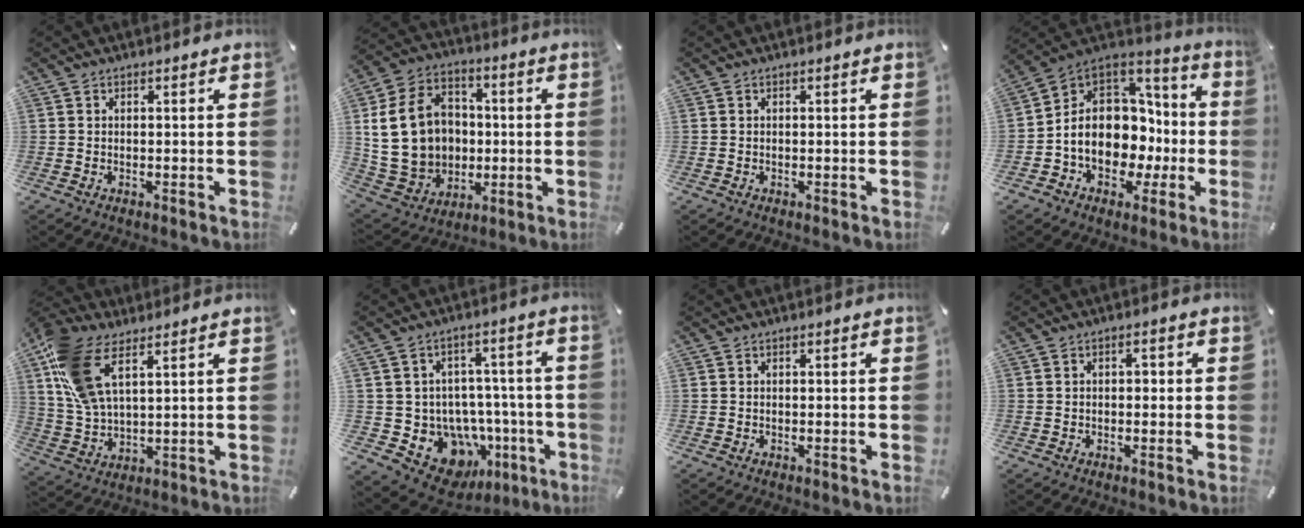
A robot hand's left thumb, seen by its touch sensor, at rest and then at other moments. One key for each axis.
{"total": 18.6, "fx": 0.9, "fy": 15.8, "fz": 9.8, "tx": -0.203, "ty": 0.010, "tz": 0.027}
{"total": 0.0}
{"total": 14.5, "fx": -2.0, "fy": 12.1, "fz": 7.8, "tx": -0.140, "ty": -0.019, "tz": -0.035}
{"total": 12.6, "fx": 6.9, "fy": 5.9, "fz": 8.8, "tx": -0.217, "ty": -0.019, "tz": 0.125}
{"total": 12.8, "fx": -5.1, "fy": 10.5, "fz": 5.1, "tx": -0.057, "ty": 0.019, "tz": -0.066}
{"total": 0.0}
{"total": 1.8, "fx": 0.0, "fy": 1.2, "fz": 1.3, "tx": -0.019, "ty": 0.004, "tz": -0.006}